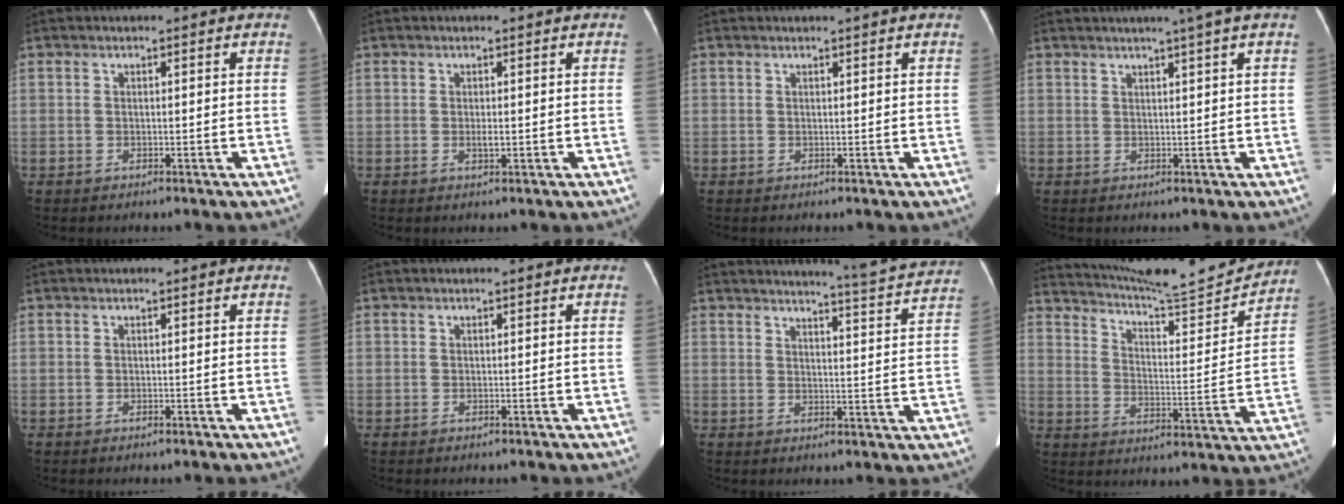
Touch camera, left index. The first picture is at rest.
{"total": 1.0, "force": [0.0, 0.2, 0.9], "torque": [-0.017, -0.001, 0.001]}
{"total": 1.0, "force": [0.9, -0.2, 0.4], "torque": [-0.012, 0.002, 0.019]}
{"total": 3.8, "force": [2.7, -1.1, 2.3], "torque": [-0.032, 0.006, 0.038]}
{"total": 0.0}
{"total": 0.0}
{"total": 10.4, "force": [10.1, -1.0, 2.1], "torque": [-0.042, -0.036, 0.117]}
{"total": 18.0, "force": [17.4, 0.2, 4.9], "torque": [-0.091, -0.041, 0.250]}